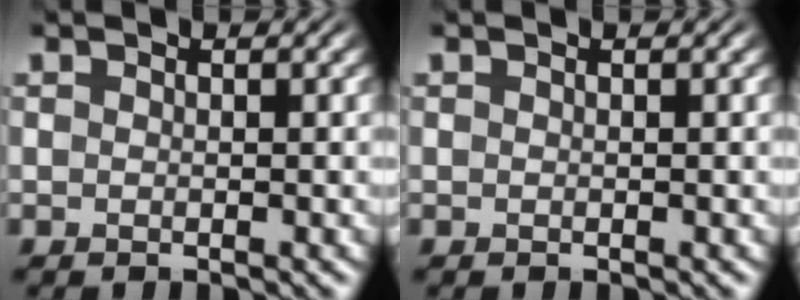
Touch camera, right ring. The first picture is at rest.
{"total": 0.0}